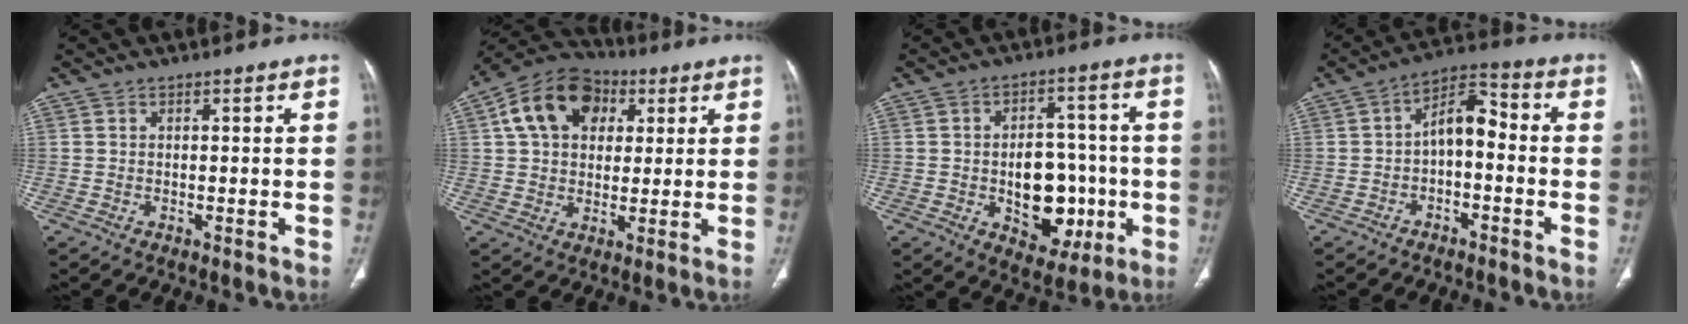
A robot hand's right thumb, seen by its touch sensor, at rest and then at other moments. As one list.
[{"total": 14.8, "force": [4.9, 10.7, 9.1], "torque": [-0.139, 0.010, 0.074]}, {"total": 13.6, "force": [-2.7, 9.1, 9.7], "torque": [-0.091, 0.026, -0.024]}, {"total": 7.7, "force": [-1.5, 4.3, 6.2], "torque": [-0.090, 0.043, -0.036]}]